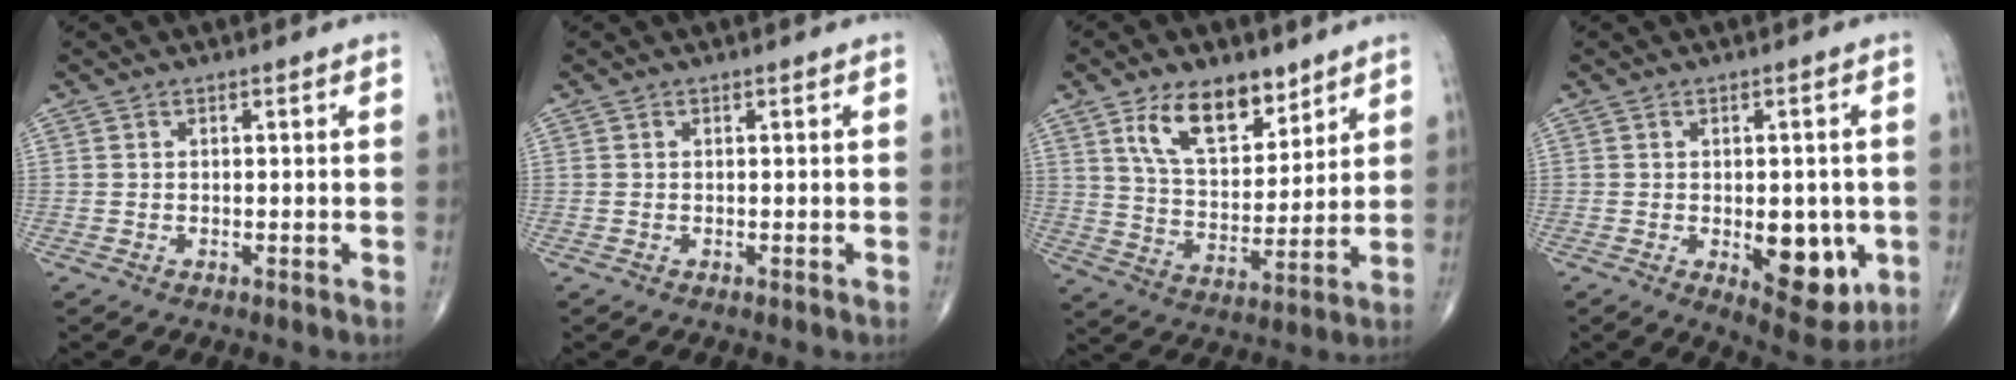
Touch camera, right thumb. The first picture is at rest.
{"total": 0.0}
{"total": 13.4, "force": [8.1, 6.9, 8.2], "torque": [-0.109, -0.050, 0.151]}
{"total": 11.3, "force": [-2.6, 5.7, 9.4], "torque": [-0.086, -0.012, -0.023]}